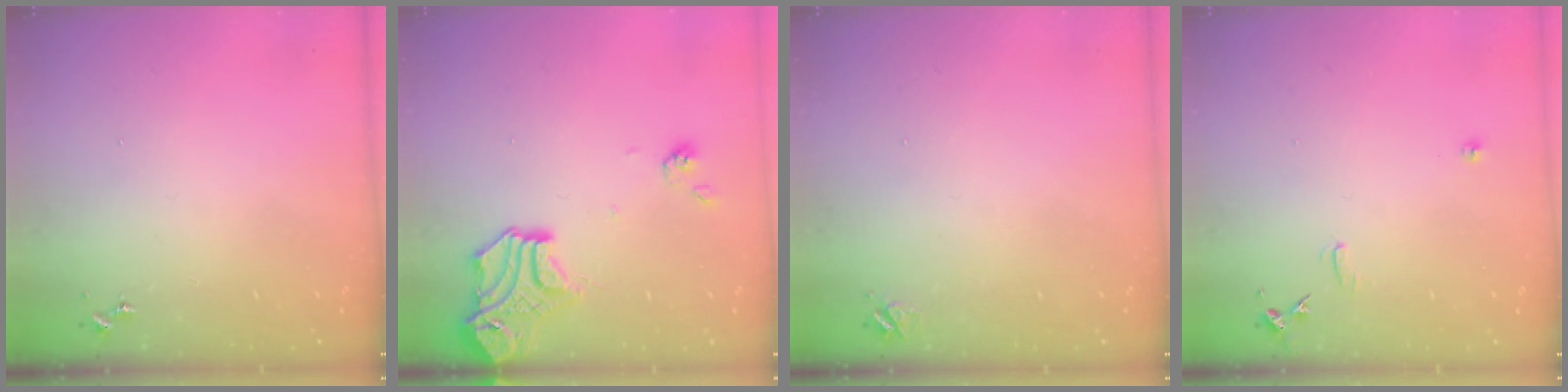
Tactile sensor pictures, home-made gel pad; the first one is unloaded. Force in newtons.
{"total": 15.8, "press": 15.8, "slide": 1.5}
{"total": 3.7, "press": 3.6, "slide": 0.5}
{"total": 7.5, "press": 7.5, "slide": 0.6}